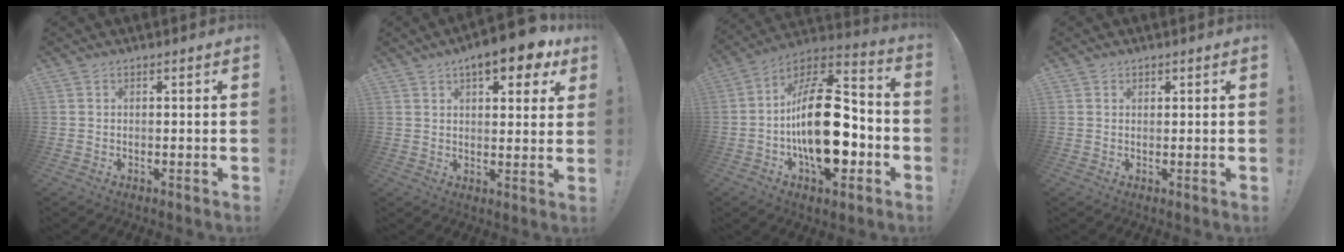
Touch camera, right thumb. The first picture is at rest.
{"total": 10.9, "force": [7.0, 3.7, 7.5], "torque": [-0.092, -0.039, 0.113]}
{"total": 26.4, "force": [-4.0, 13.2, 22.5], "torque": [-0.387, 0.031, -0.055]}
{"total": 0.8, "force": [0.6, 0.5, 0.2], "torque": [-0.003, 0.000, 0.010]}